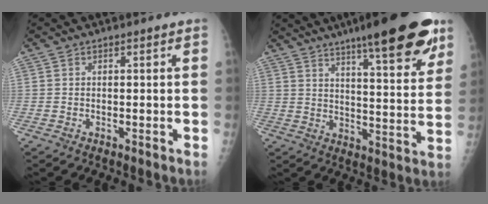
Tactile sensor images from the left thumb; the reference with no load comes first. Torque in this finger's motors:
{"motor_torque": [3.88, 1.13, 1.56, -1.22, 0.10]}